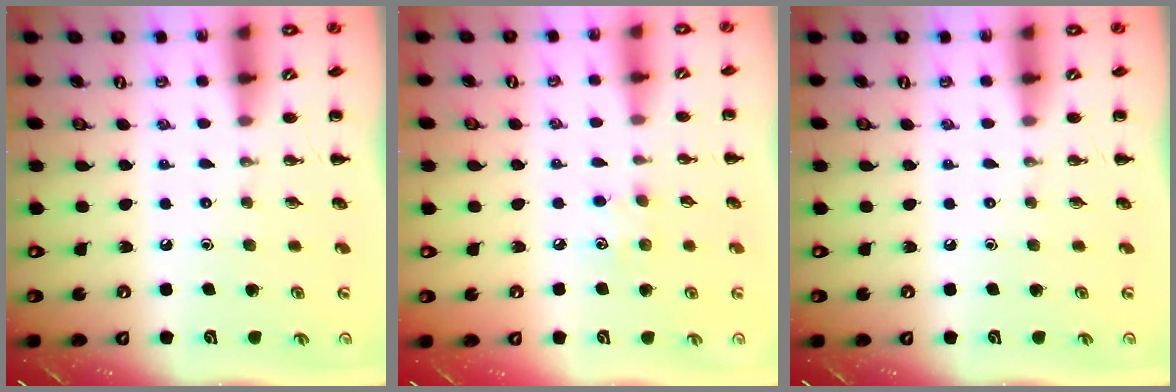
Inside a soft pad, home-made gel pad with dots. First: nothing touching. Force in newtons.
{"total": 5.7, "press": 5.5, "slide": 1.4}
{"total": 0.0}